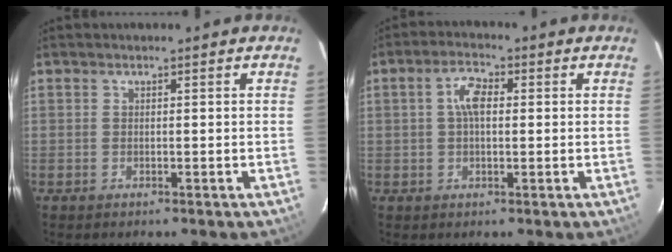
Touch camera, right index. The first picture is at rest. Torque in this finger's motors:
{"motor_torque": [0.14, -0.06, 0.30, 0.09]}